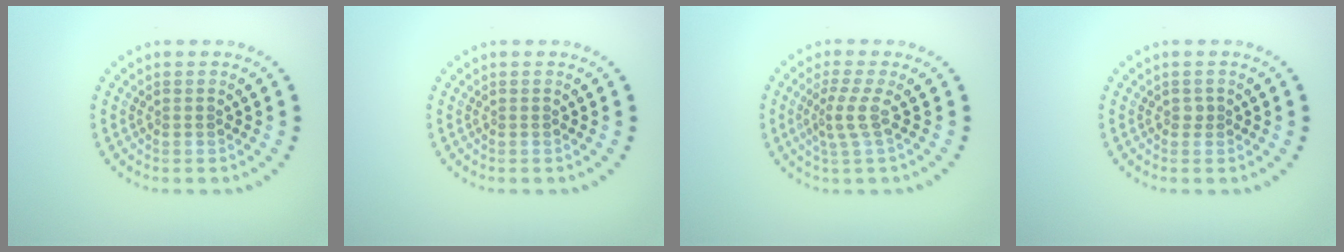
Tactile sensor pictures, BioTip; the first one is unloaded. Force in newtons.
{"total": 0.0}
{"total": 2.2, "press": 1.5, "slide": 1.6}
{"total": 0.5, "press": 0.4, "slide": 0.3}